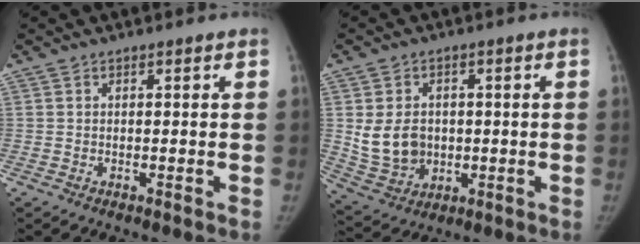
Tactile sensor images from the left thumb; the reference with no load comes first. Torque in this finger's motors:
{"motor_torque": [-0.18, 0.40, 0.13, -0.11, 0.04]}